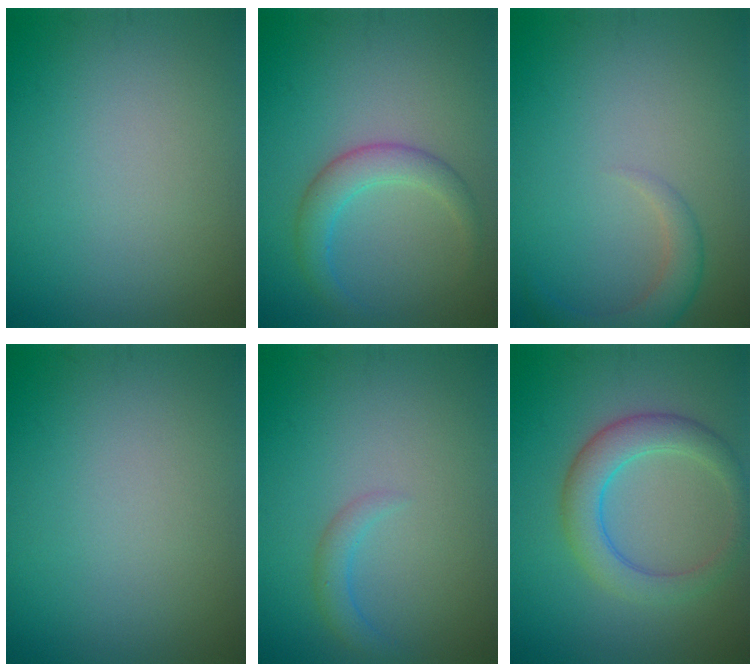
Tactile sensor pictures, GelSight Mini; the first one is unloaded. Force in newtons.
{"total": 3.0, "press": 3.0, "slide": 0.1}
{"total": 2.6, "press": 2.5, "slide": 0.2}
{"total": 0.0}
{"total": 1.5, "press": 1.5, "slide": 0.2}
{"total": 4.3, "press": 4.3, "slide": 0.2}